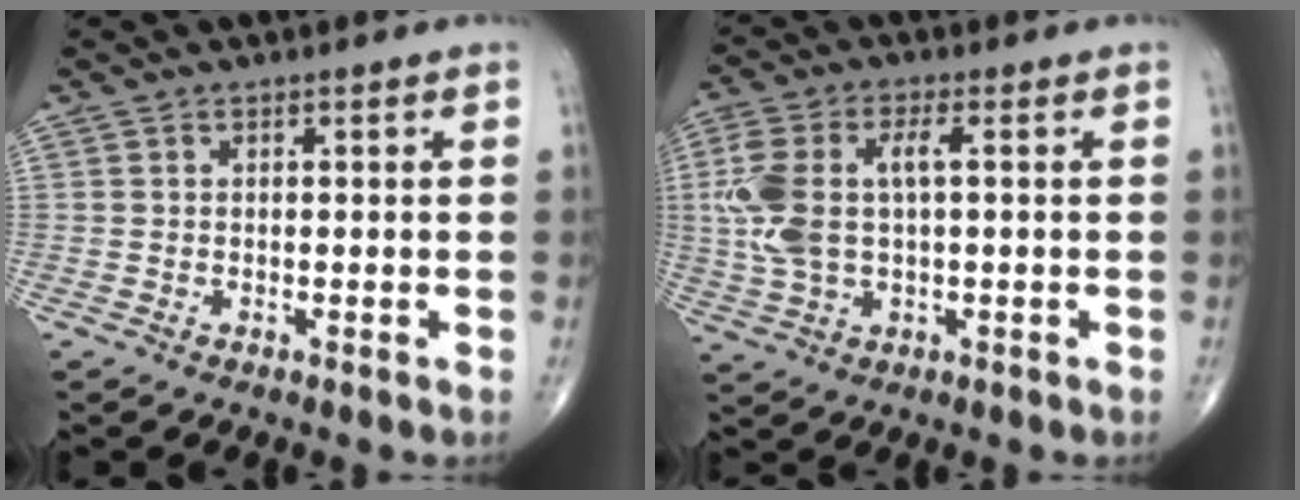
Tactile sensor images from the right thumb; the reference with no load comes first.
{"total": 11.4, "force": [1.0, 5.6, 9.9], "torque": [-0.234, 0.019, 0.022]}